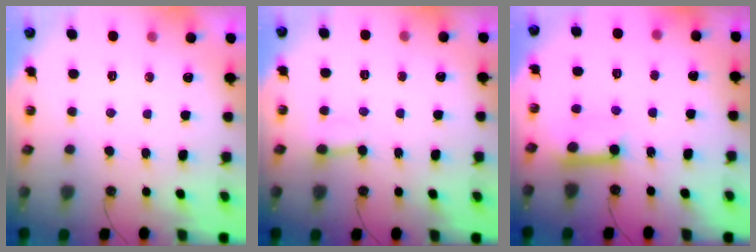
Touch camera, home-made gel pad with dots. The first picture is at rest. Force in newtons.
{"total": 2.5, "press": 2.5, "slide": 0.4}
{"total": 11.8, "press": 11.7, "slide": 0.9}